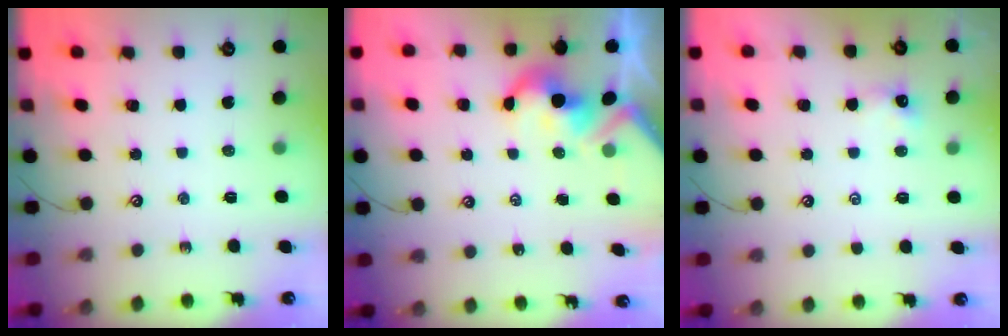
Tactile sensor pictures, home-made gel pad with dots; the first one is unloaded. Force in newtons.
{"total": 5.1, "press": 5.1, "slide": 0.7}
{"total": 0.0}